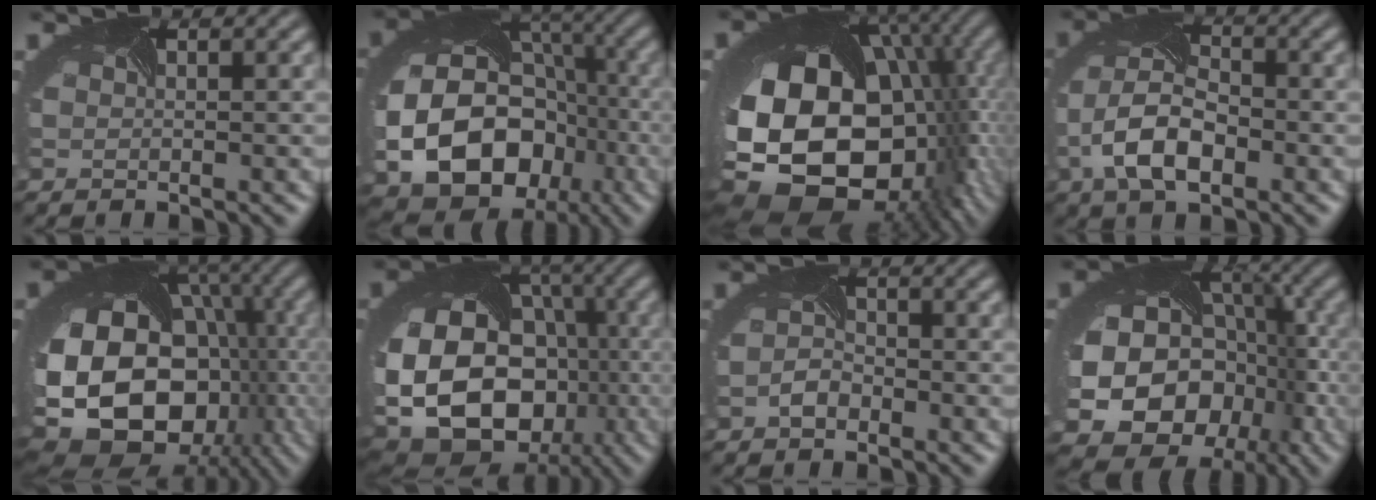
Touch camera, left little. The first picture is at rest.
{"total": 16.1, "force": [-4.5, 12.9, 8.4], "torque": [-0.154, -0.046, -0.070]}
{"total": 19.8, "force": [-2.7, 13.5, 14.3], "torque": [-0.253, -0.058, -0.014]}
{"total": 6.6, "force": [-2.7, 3.5, 5.0], "torque": [-0.116, -0.001, -0.057]}
{"total": 20.0, "force": [-3.9, 15.1, 12.4], "torque": [-0.233, -0.053, -0.034]}
{"total": 18.1, "force": [-3.6, 13.9, 11.1], "torque": [-0.218, -0.044, -0.048]}
{"total": 1.7, "force": [-1.3, 0.8, 0.7], "torque": [-0.020, 0.001, -0.025]}
{"total": 20.0, "force": [-4.5, 17.0, 9.5], "torque": [-0.176, -0.057, -0.061]}